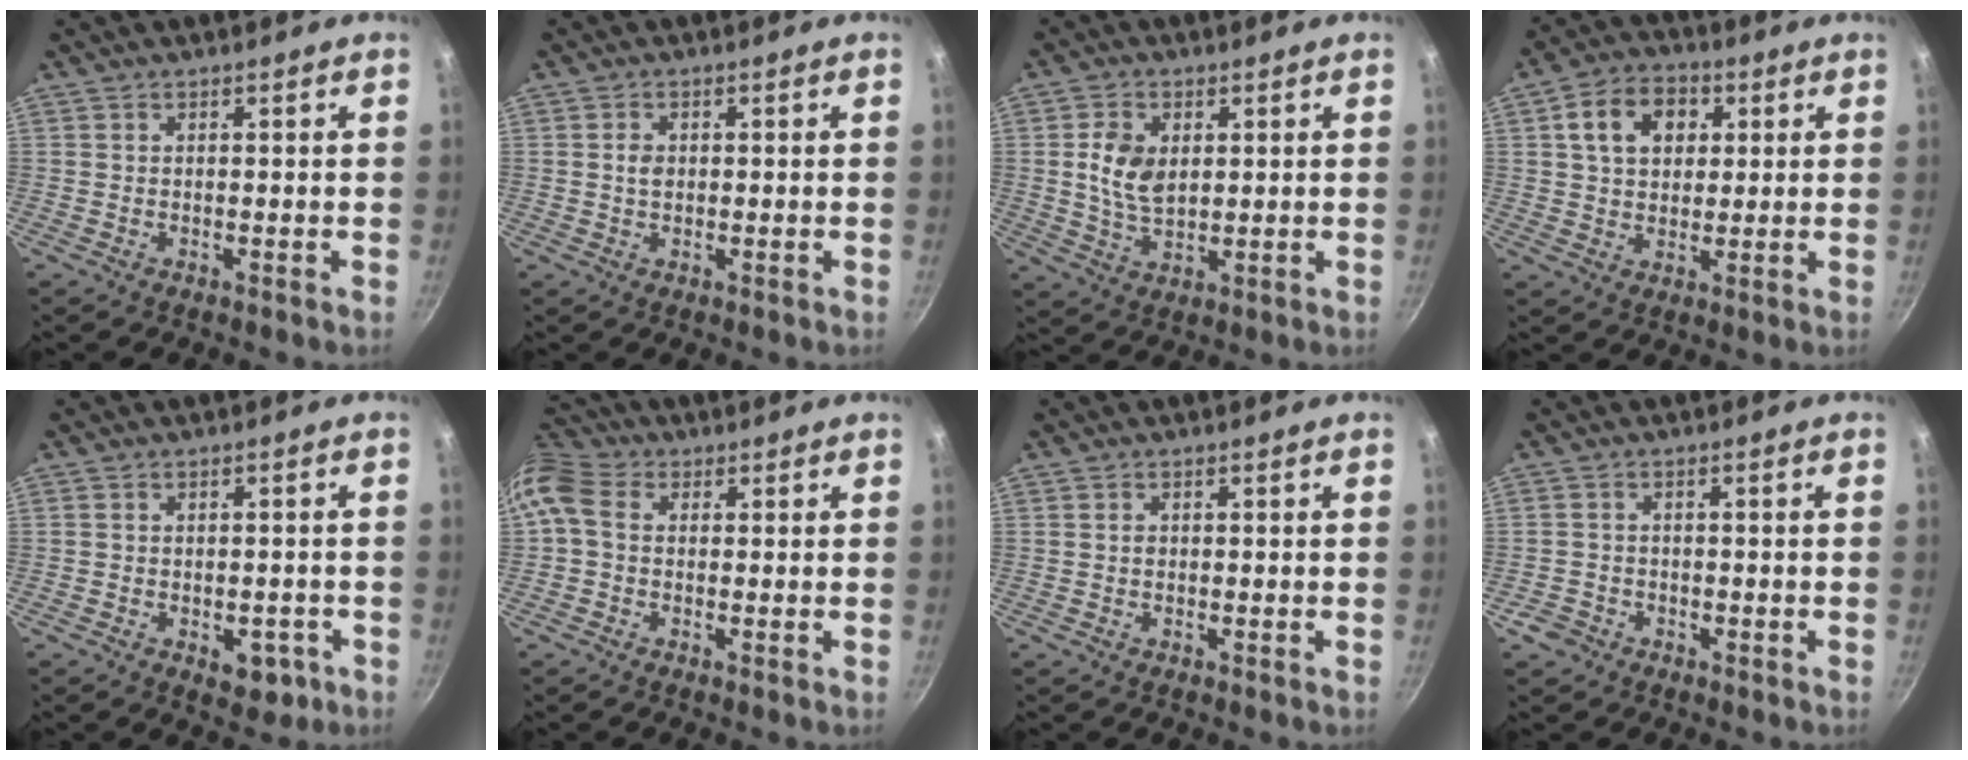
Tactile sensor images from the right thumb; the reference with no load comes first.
{"total": 2.3, "force": [0.2, 1.7, 1.5], "torque": [-0.020, 0.003, 0.001]}
{"total": 7.7, "force": [1.5, 5.0, 5.7], "torque": [-0.097, -0.010, 0.029]}
{"total": 10.4, "force": [3.1, 7.7, 6.3], "torque": [-0.083, 0.009, 0.041]}
{"total": 5.5, "force": [-2.2, 3.4, 3.6], "torque": [-0.018, 0.017, -0.018]}
{"total": 8.7, "force": [0.7, 6.8, 5.4], "torque": [-0.115, 0.024, -0.001]}
{"total": 1.0, "force": [0.0, 0.8, 0.6], "torque": [-0.008, 0.005, 0.000]}
{"total": 3.1, "force": [-1.6, 2.5, 0.9], "torque": [-0.009, 0.021, -0.025]}